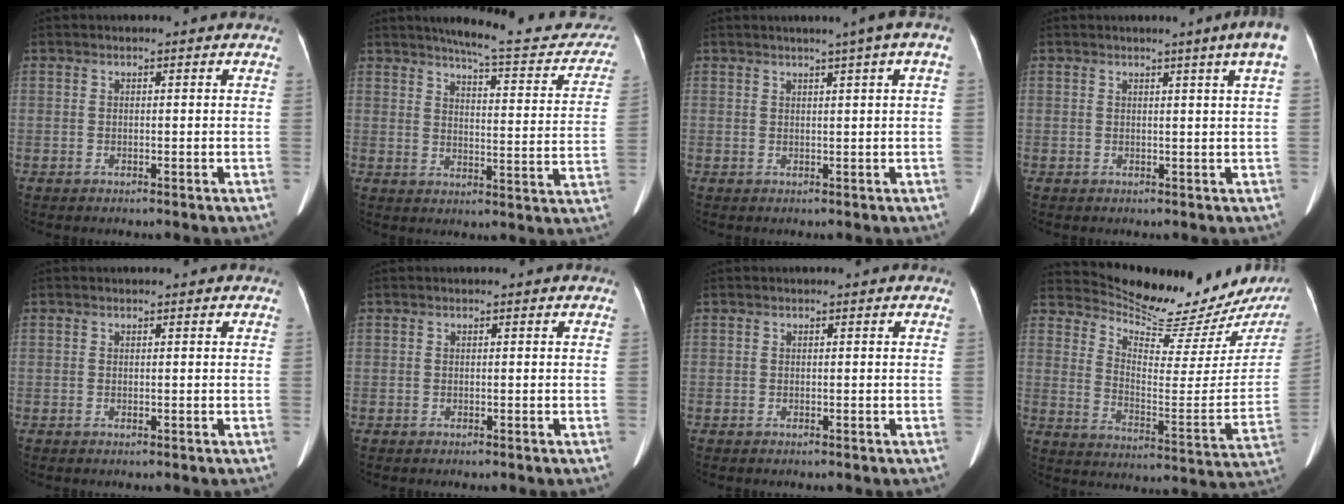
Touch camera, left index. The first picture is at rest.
{"total": 17.8, "force": [15.9, 2.8, 7.3], "torque": [-0.076, -0.038, 0.184]}
{"total": 4.0, "force": [2.1, -0.6, 3.3], "torque": [-0.046, 0.012, 0.028]}
{"total": 3.8, "force": [2.3, -0.8, 3.0], "torque": [-0.042, -0.005, 0.023]}
{"total": 0.5, "force": [0.4, 0.2, 0.2], "torque": [-0.008, 0.002, 0.009]}
{"total": 0.0}
{"total": 0.0}
{"total": 21.2, "force": [19.3, 3.2, 8.0], "torque": [-0.126, -0.073, 0.262]}